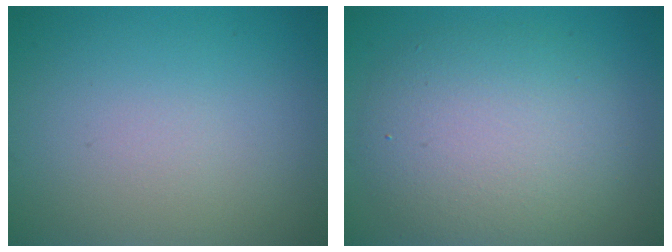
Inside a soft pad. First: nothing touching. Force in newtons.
{"total": 6.4, "press": 6.4, "slide": 0.2}